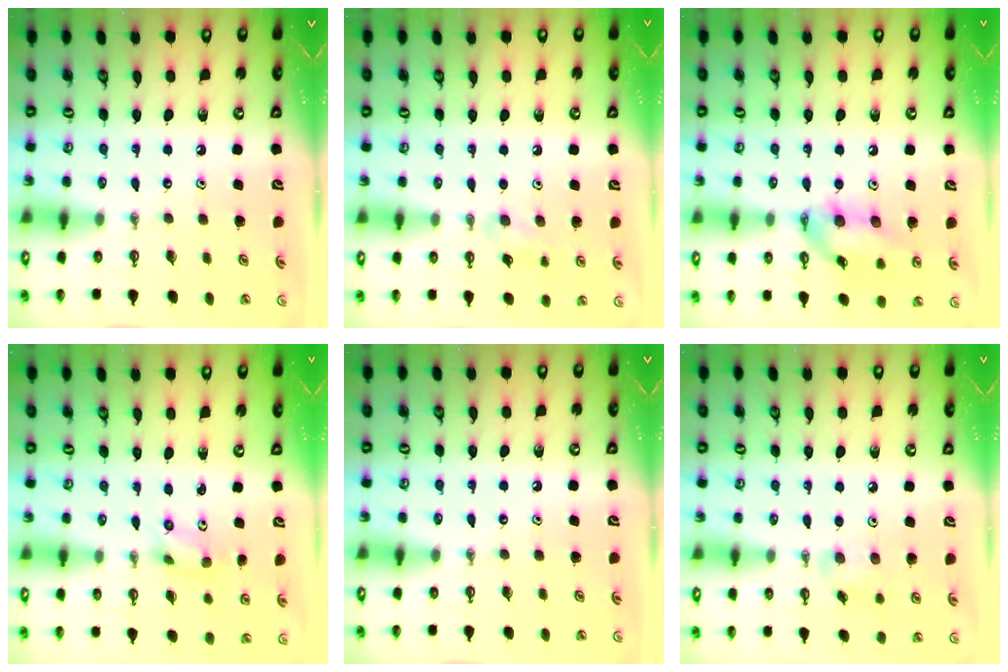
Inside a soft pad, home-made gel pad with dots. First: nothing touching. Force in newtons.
{"total": 8.2, "press": 7.4, "slide": 3.4}
{"total": 13.9, "press": 13.9, "slide": 0.8}
{"total": 2.1, "press": 1.9, "slide": 0.9}
{"total": 0.0}
{"total": 6.1, "press": 6.0, "slide": 1.0}